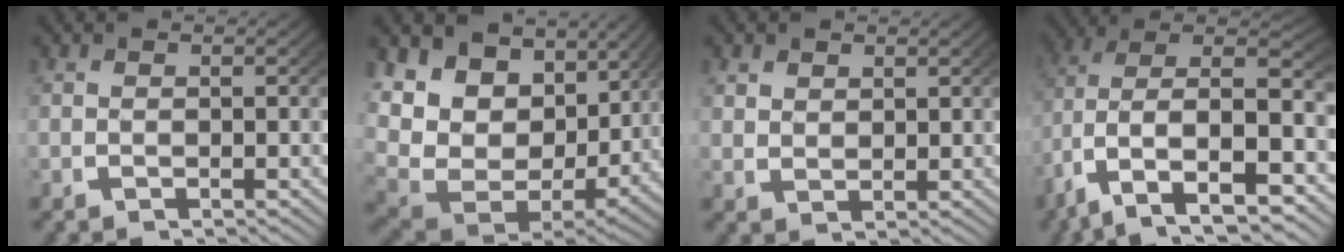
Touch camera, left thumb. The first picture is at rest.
{"total": 16.0, "force": [0.8, 11.8, 10.8], "torque": [-0.230, -0.040, 0.022]}
{"total": 1.9, "force": [1.4, 1.1, 0.6], "torque": [-0.005, -0.006, 0.034]}
{"total": 11.8, "force": [-1.3, 7.7, 8.9], "torque": [-0.184, -0.052, 0.005]}